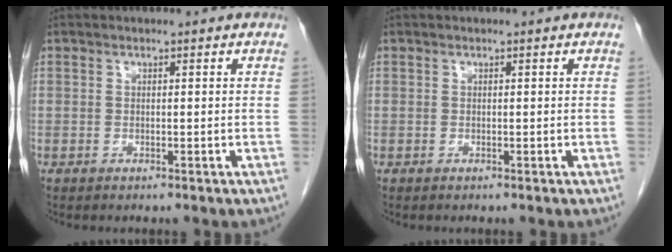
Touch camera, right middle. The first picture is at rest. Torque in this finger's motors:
{"motor_torque": [0.00, 0.00, 0.00, 0.00]}